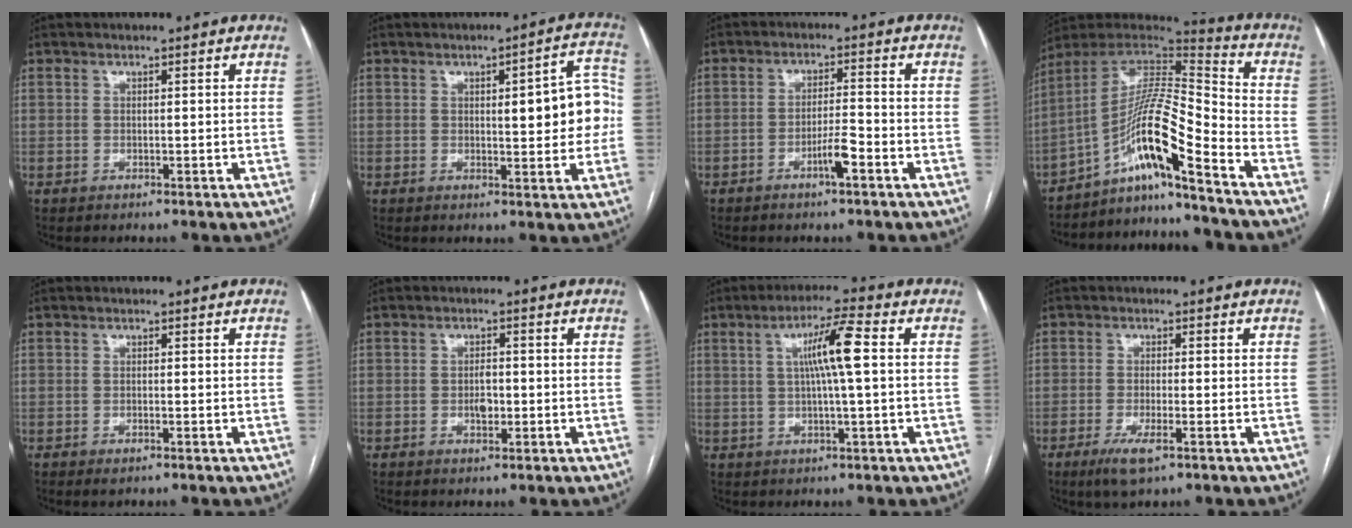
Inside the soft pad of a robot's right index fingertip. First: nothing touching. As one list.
[{"total": 8.9, "force": [0.4, 2.3, 8.6], "torque": [-0.100, 0.023, 0.005]}, {"total": 4.1, "force": [-2.2, 0.2, 3.4], "torque": [-0.059, -0.001, -0.040]}, {"total": 13.8, "force": [-8.6, -0.3, 10.8], "torque": [-0.202, 0.015, -0.155]}, {"total": 0.9, "force": [-0.5, 0.2, 0.7], "torque": [-0.011, -0.004, -0.008]}, {"total": 2.4, "force": [-0.5, 1.2, 2.1], "torque": [-0.034, 0.002, -0.005]}, {"total": 7.5, "force": [1.3, -0.2, 7.4], "torque": [-0.131, 0.010, 0.020]}, {"total": 4.5, "force": [-2.5, 0.6, 3.7], "torque": [-0.075, -0.012, -0.045]}]